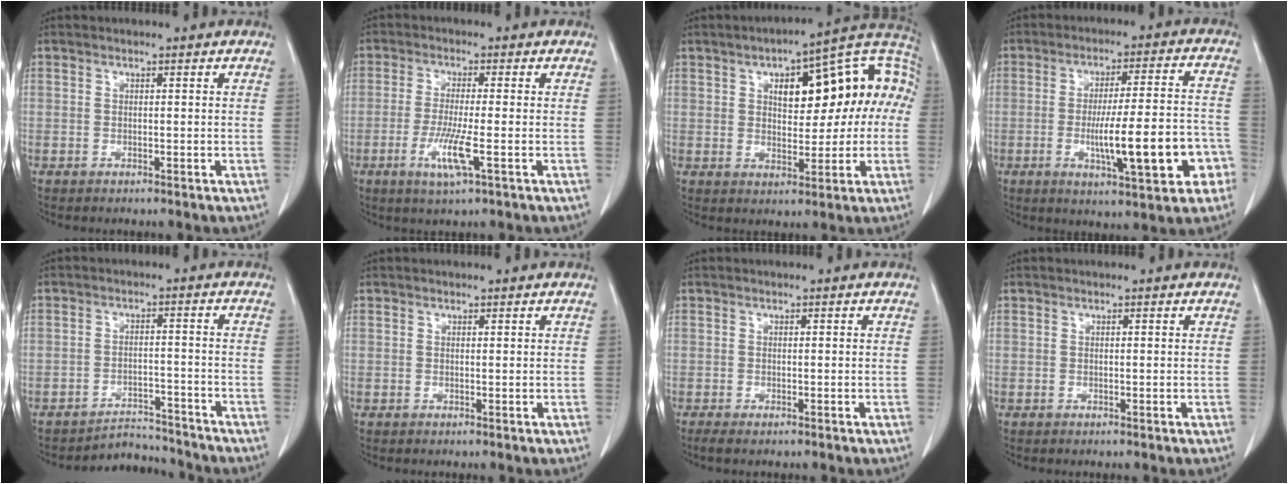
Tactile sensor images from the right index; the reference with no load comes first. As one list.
[{"total": 5.9, "force": [-2.1, 0.0, 5.5], "torque": [-0.115, -0.014, -0.038]}, {"total": 17.6, "force": [3.6, 7.4, 15.6], "torque": [-0.214, 0.047, 0.047]}, {"total": 14.4, "force": [-4.4, 2.4, 13.5], "torque": [-0.207, 0.015, -0.055]}, {"total": 5.3, "force": [-5.1, 1.0, -1.2], "torque": [0.020, 0.020, -0.077]}, {"total": 0.0}, {"total": 2.0, "force": [-1.5, 0.4, 1.3], "torque": [-0.021, -0.006, -0.020]}, {"total": 0.0}]